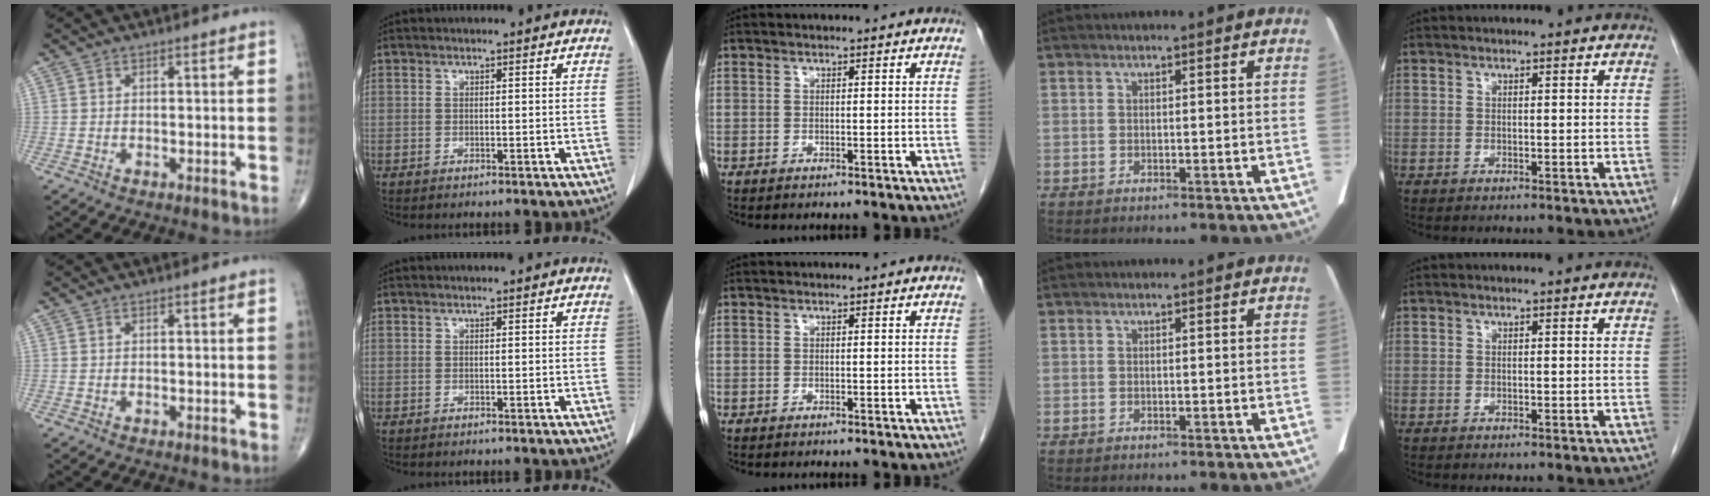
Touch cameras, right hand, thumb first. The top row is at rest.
{}